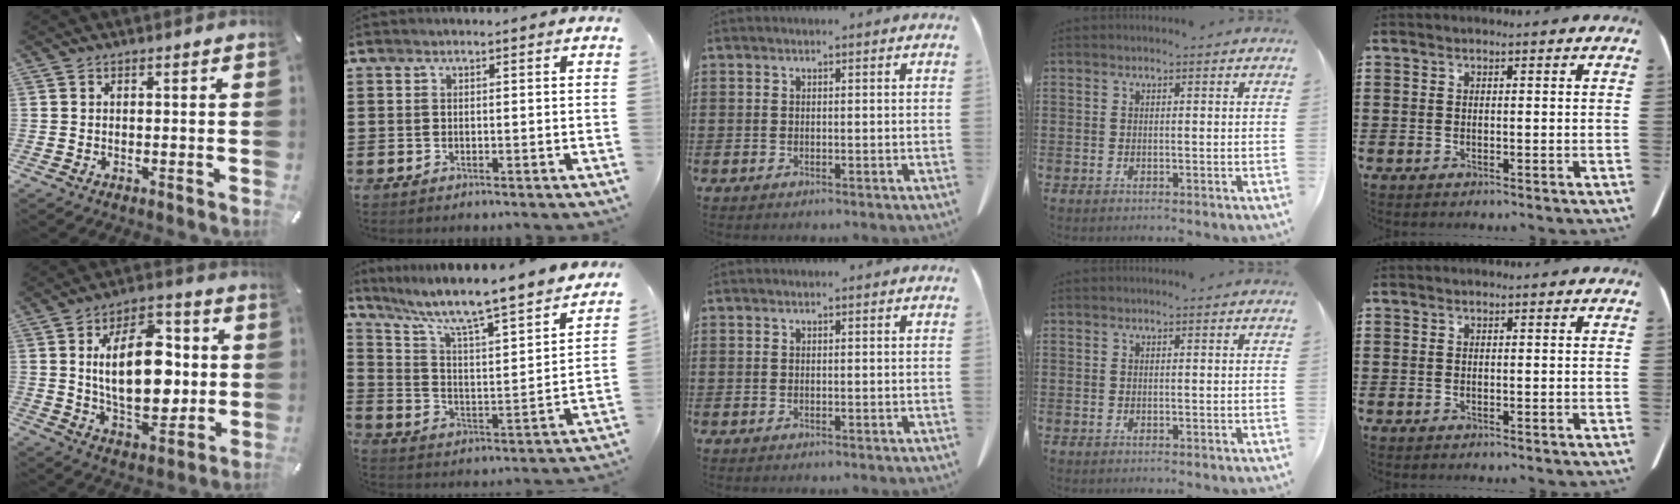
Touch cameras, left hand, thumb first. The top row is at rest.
{"thumb": {"total": 18.2, "force": [1.4, 10.7, 14.7], "torque": [-0.249, 0.001, 0.021]}, "index": {"total": 7.4, "force": [6.1, 0.2, 4.1], "torque": [-0.107, -0.056, 0.095]}}